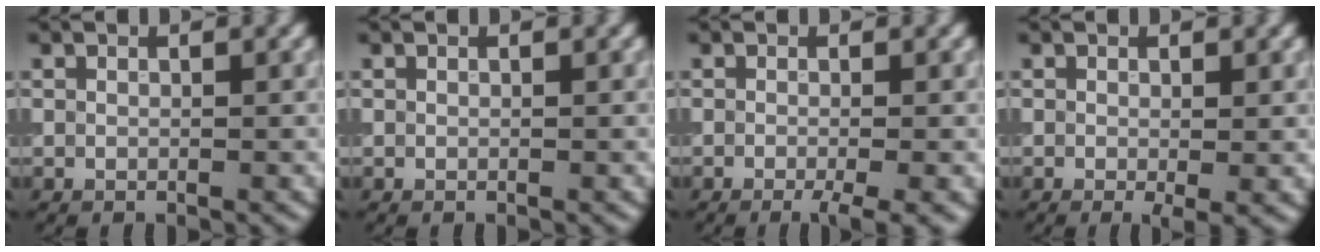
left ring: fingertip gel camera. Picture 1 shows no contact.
{"total": 0.0}
{"total": 2.3, "force": [-1.2, 0.3, 2.0], "torque": [-0.031, -0.007, -0.019]}
{"total": 1.4, "force": [-0.2, 0.5, 1.3], "torque": [-0.020, -0.008, -0.003]}